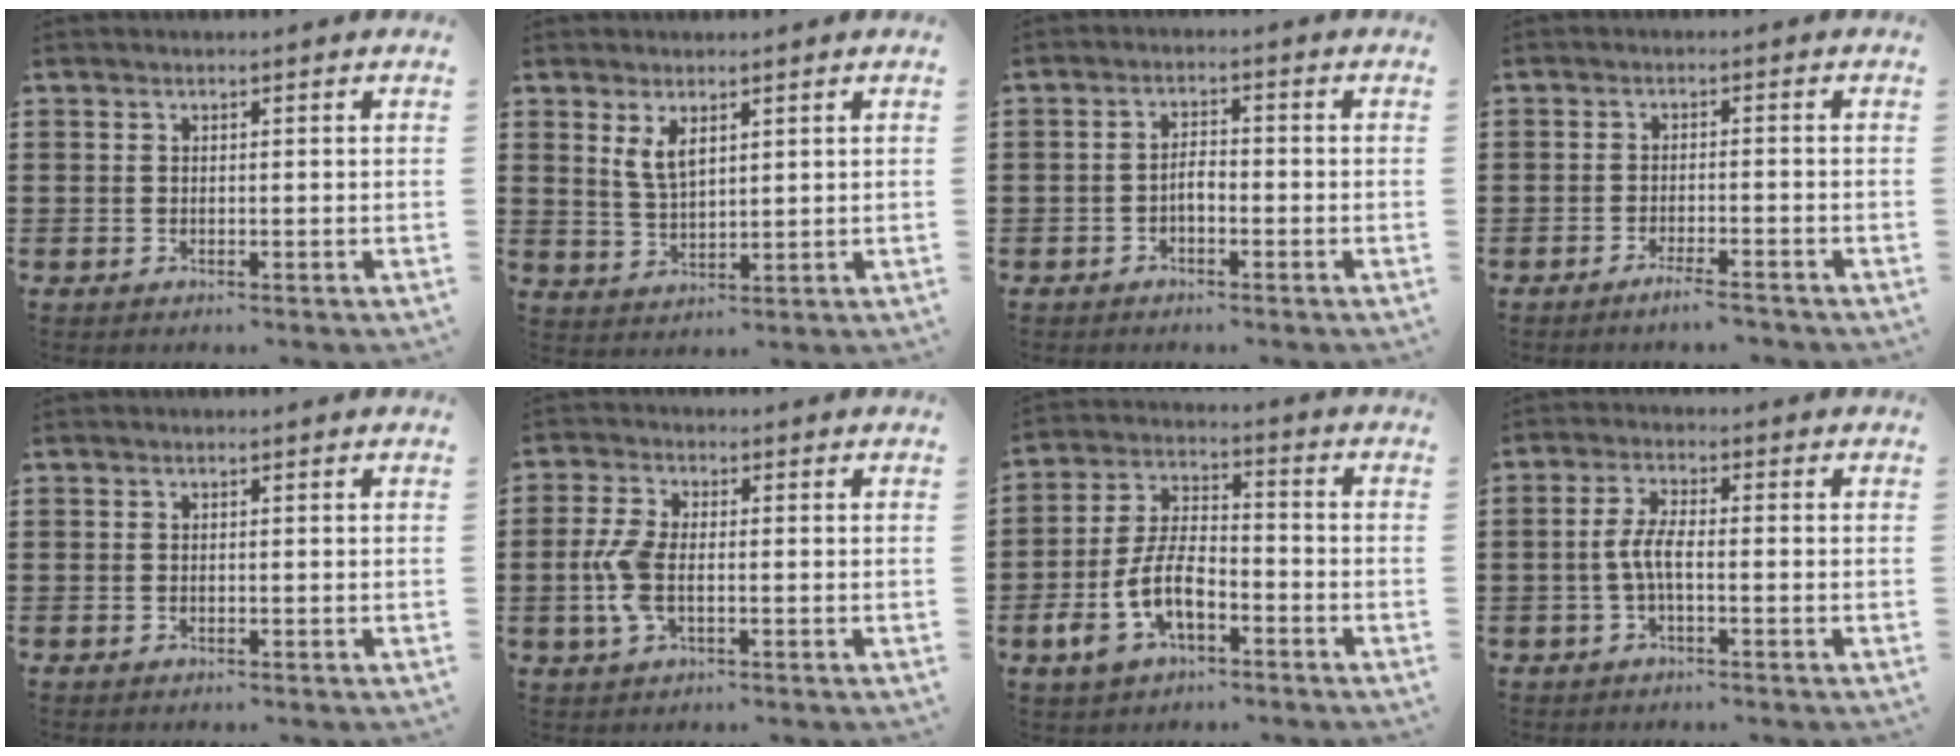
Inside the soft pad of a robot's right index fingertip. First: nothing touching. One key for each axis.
{"total": 3.8, "fx": 1.9, "fy": 1.7, "fz": 2.8, "tx": -0.060, "ty": 0.003, "tz": 0.035}
{"total": 2.0, "fx": -0.9, "fy": 0.8, "fz": 1.5, "tx": -0.031, "ty": 0.005, "tz": -0.019}
{"total": 2.6, "fx": -2.2, "fy": 0.1, "fz": 1.4, "tx": -0.023, "ty": 0.003, "tz": -0.041}
{"total": 0.0}
{"total": 6.1, "fx": -0.8, "fy": 3.0, "fz": 5.3, "tx": -0.130, "ty": -0.006, "tz": -0.021}
{"total": 8.9, "fx": -3.7, "fy": 4.4, "fz": 6.8, "tx": -0.160, "ty": -0.001, "tz": -0.071}
{"total": 4.3, "fx": -0.9, "fy": 1.2, "fz": 4.0, "tx": -0.100, "ty": -0.007, "tz": -0.027}